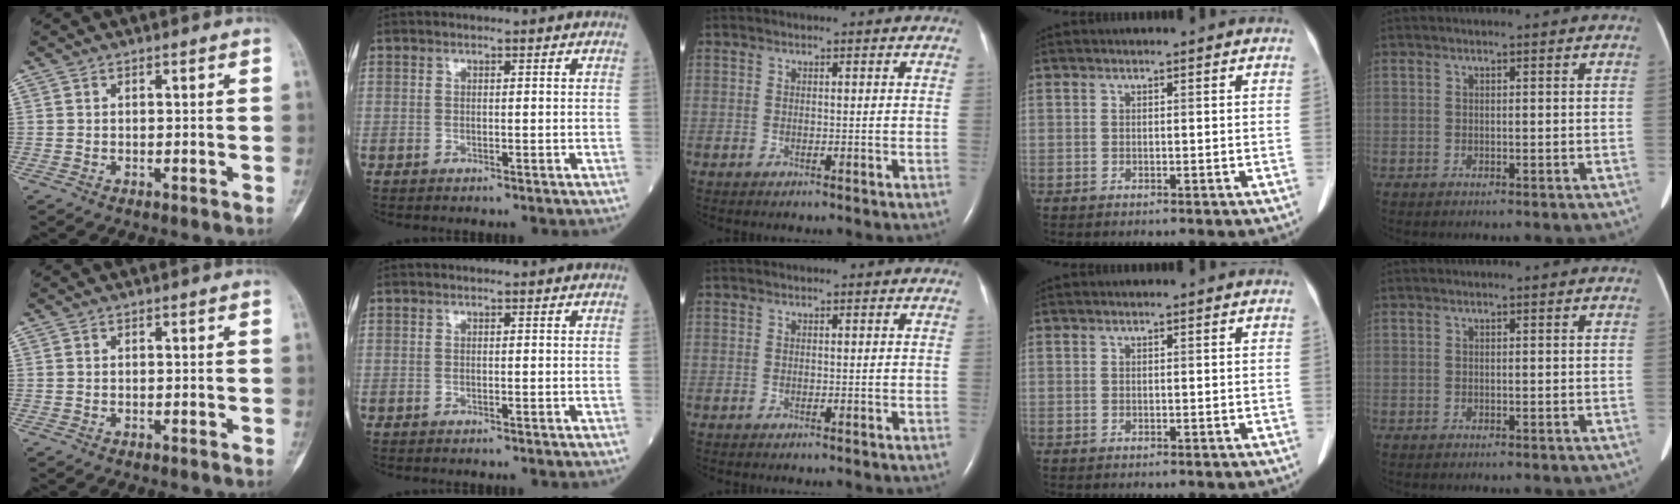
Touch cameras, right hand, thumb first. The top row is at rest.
{}